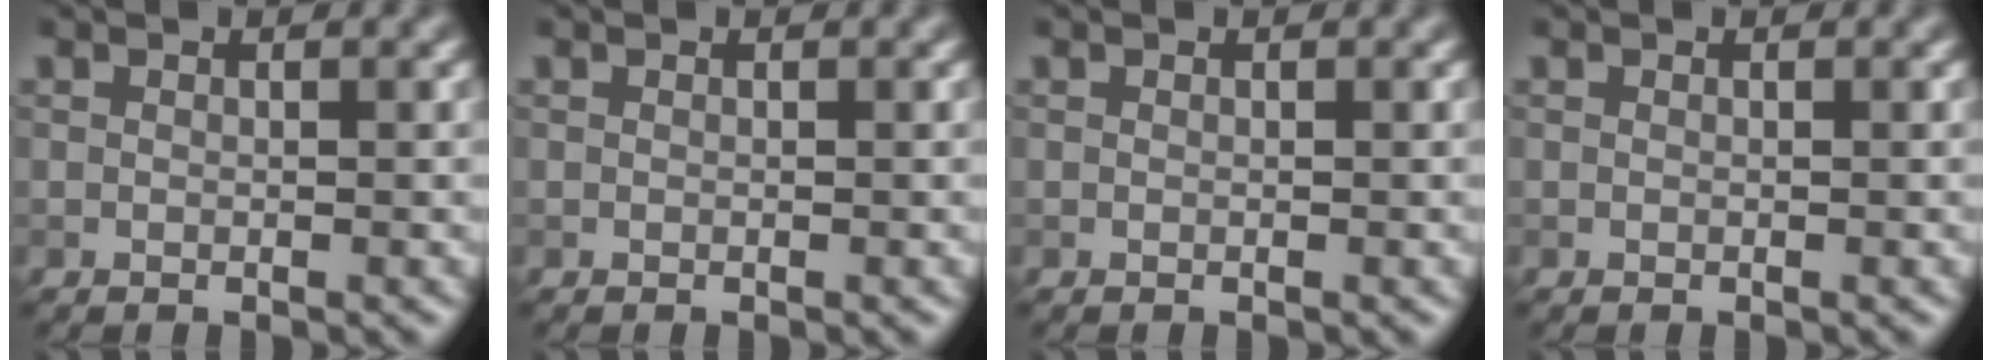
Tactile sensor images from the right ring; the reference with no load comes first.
{"total": 0.0}
{"total": 0.0}
{"total": 0.0}